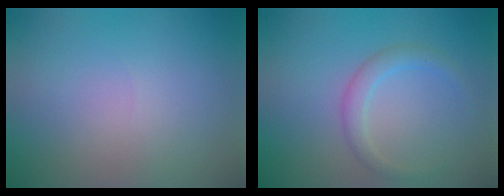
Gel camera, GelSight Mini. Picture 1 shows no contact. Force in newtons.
{"total": 1.9, "press": 1.9, "slide": 0.2}